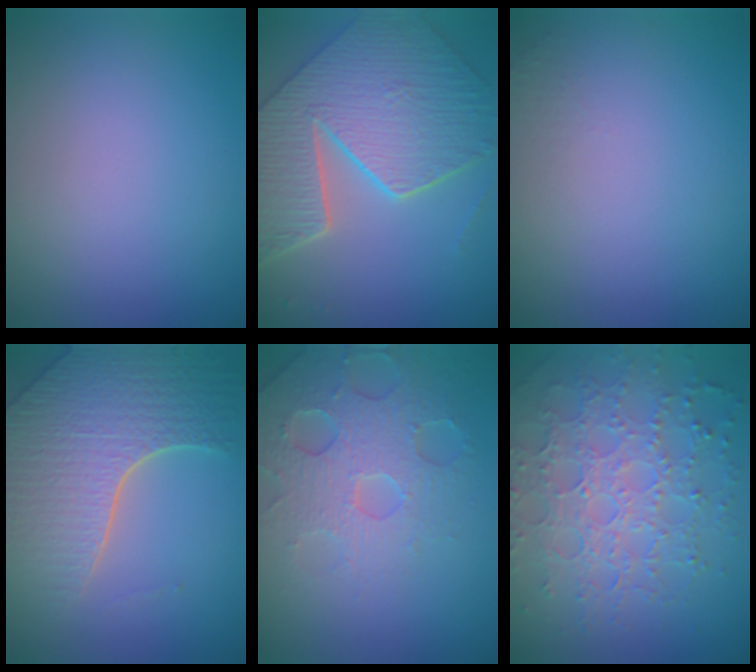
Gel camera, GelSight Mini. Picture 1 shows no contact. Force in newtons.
{"total": 9.3, "press": 6.8, "slide": 6.3}
{"total": 0.7, "press": 0.7, "slide": 0.1}
{"total": 8.2, "press": 5.9, "slide": 5.8}
{"total": 4.3, "press": 4.2, "slide": 0.7}
{"total": 7.2, "press": 5.2, "slide": 4.9}